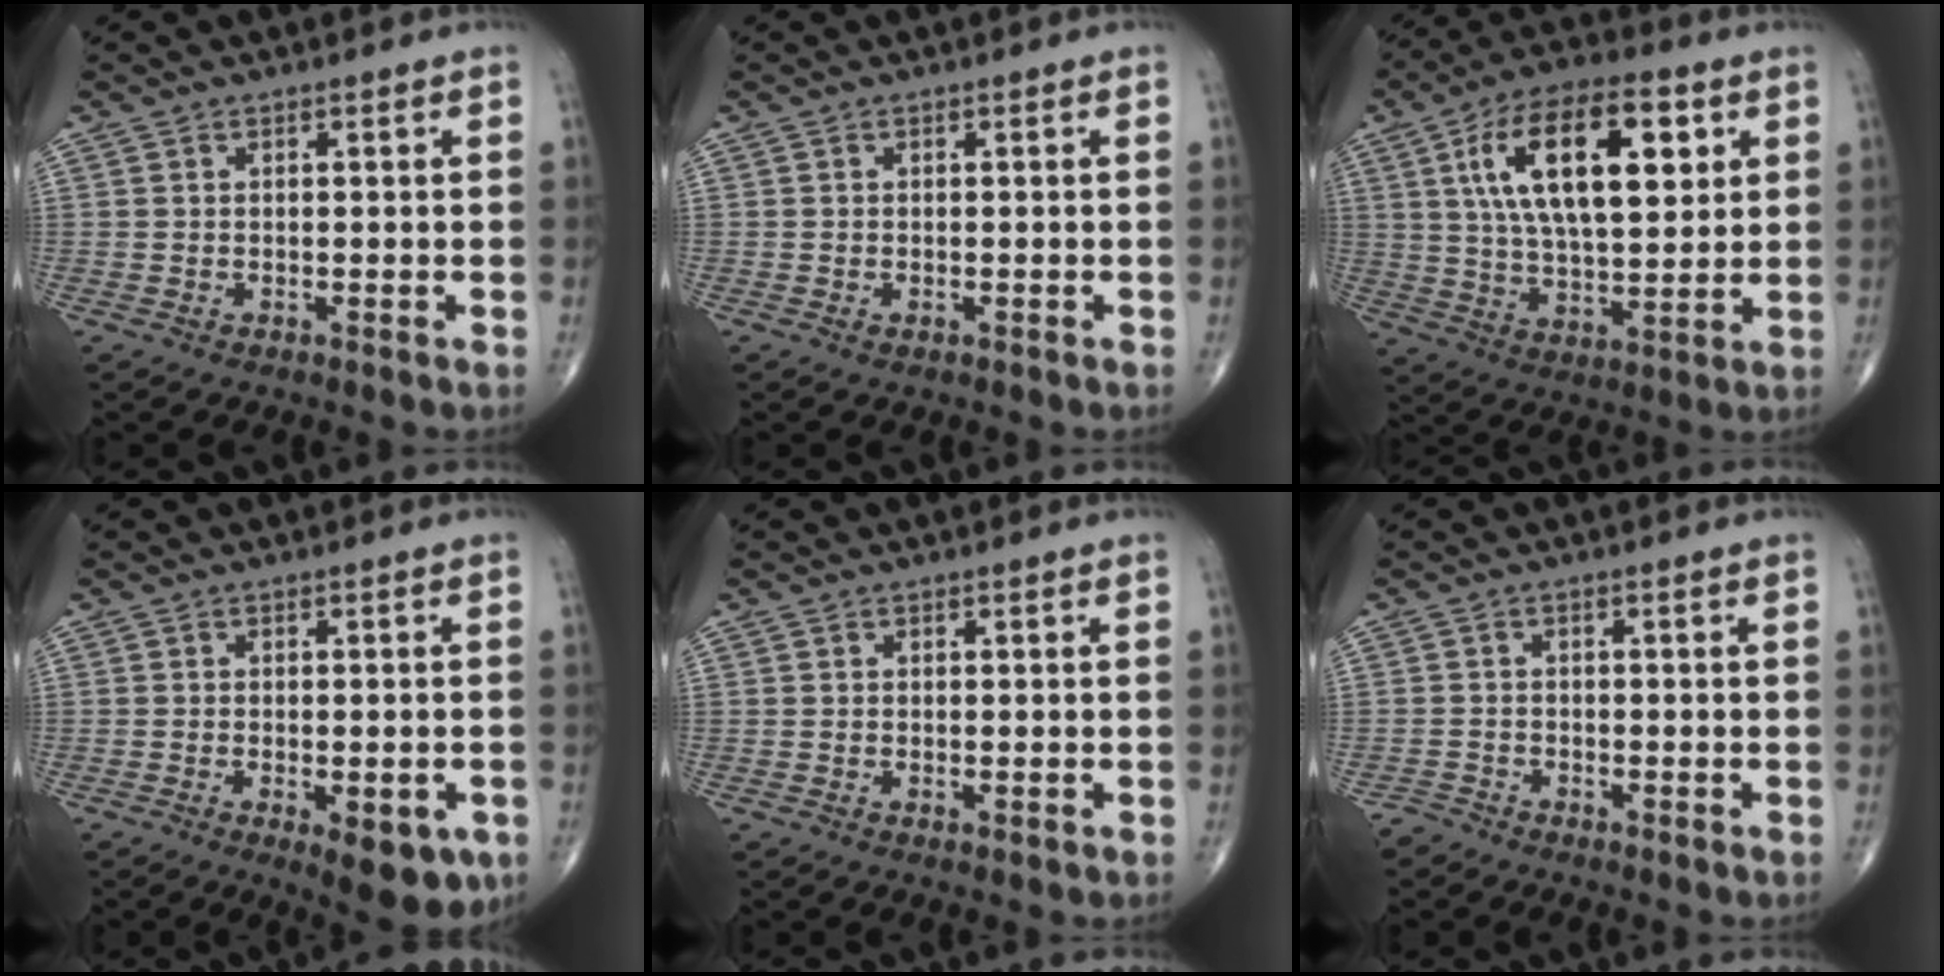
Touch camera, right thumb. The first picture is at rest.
{"total": 0.6, "force": [-0.3, 0.3, 0.5], "torque": [-0.009, 0.002, -0.003]}
{"total": 20.0, "force": [6.3, 9.0, 16.7], "torque": [-0.267, -0.007, 0.105]}
{"total": 8.6, "force": [-3.3, 3.4, 7.2], "torque": [-0.081, -0.001, -0.037]}
{"total": 0.7, "force": [-0.2, 0.2, 0.6], "torque": [-0.012, -0.003, -0.004]}
{"total": 1.6, "force": [-1.5, 0.4, -0.4], "torque": [0.011, -0.005, -0.035]}